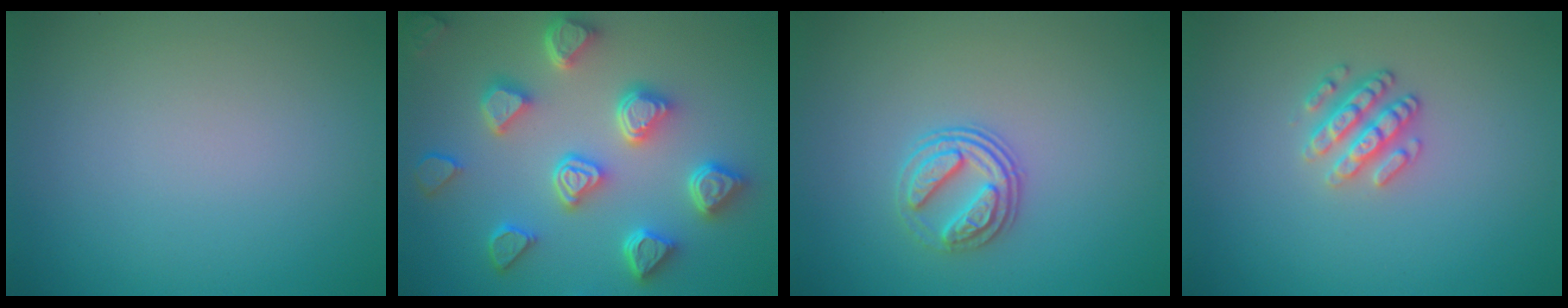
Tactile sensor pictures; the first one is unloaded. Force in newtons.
{"total": 7.1, "press": 5.8, "slide": 4.1}
{"total": 2.9, "press": 2.6, "slide": 1.3}
{"total": 2.5, "press": 2.4, "slide": 0.8}